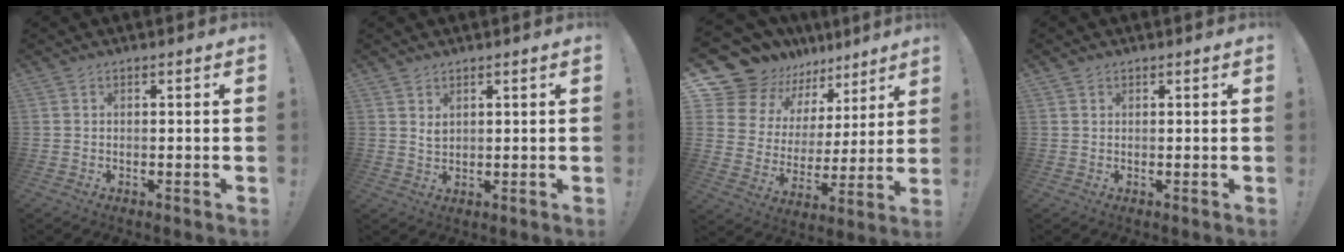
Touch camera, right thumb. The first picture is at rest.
{"total": 2.2, "force": [1.6, 1.1, 1.1], "torque": [-0.011, -0.011, 0.026]}
{"total": 13.3, "force": [10.8, 7.3, 2.5], "torque": [-0.065, -0.089, 0.210]}
{"total": 0.8, "force": [0.7, 0.5, 0.1], "torque": [-0.001, 0.000, 0.013]}